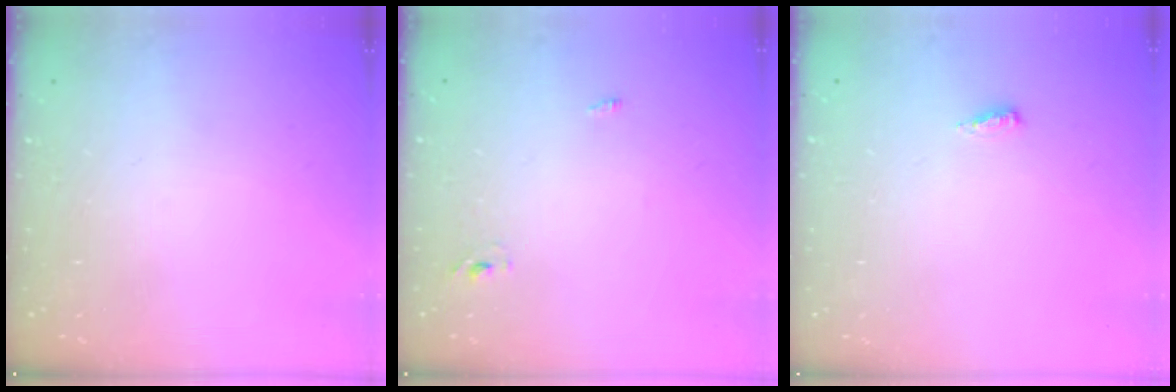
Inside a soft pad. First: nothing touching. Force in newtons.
{"total": 2.3, "press": 2.1, "slide": 1.0}
{"total": 2.7, "press": 2.5, "slide": 1.0}